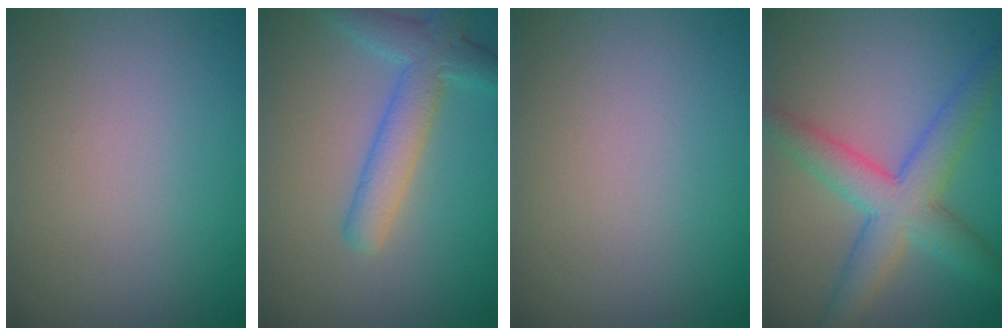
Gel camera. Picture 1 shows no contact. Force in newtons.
{"total": 5.6, "press": 5.6, "slide": 0.3}
{"total": 0.0}
{"total": 6.3, "press": 6.3, "slide": 0.1}